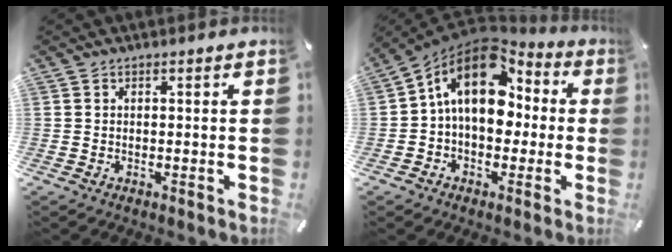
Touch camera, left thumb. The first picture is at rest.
{"total": 16.0, "force": [3.4, 11.0, 11.1], "torque": [-0.201, -0.008, 0.055]}